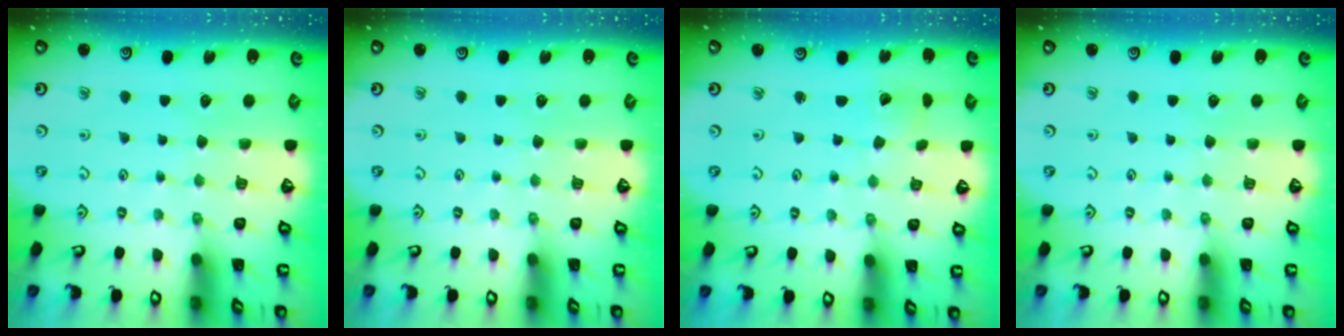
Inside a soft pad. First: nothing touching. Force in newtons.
{"total": 0.0}
{"total": 1.8, "press": 1.7, "slide": 0.3}
{"total": 0.0}